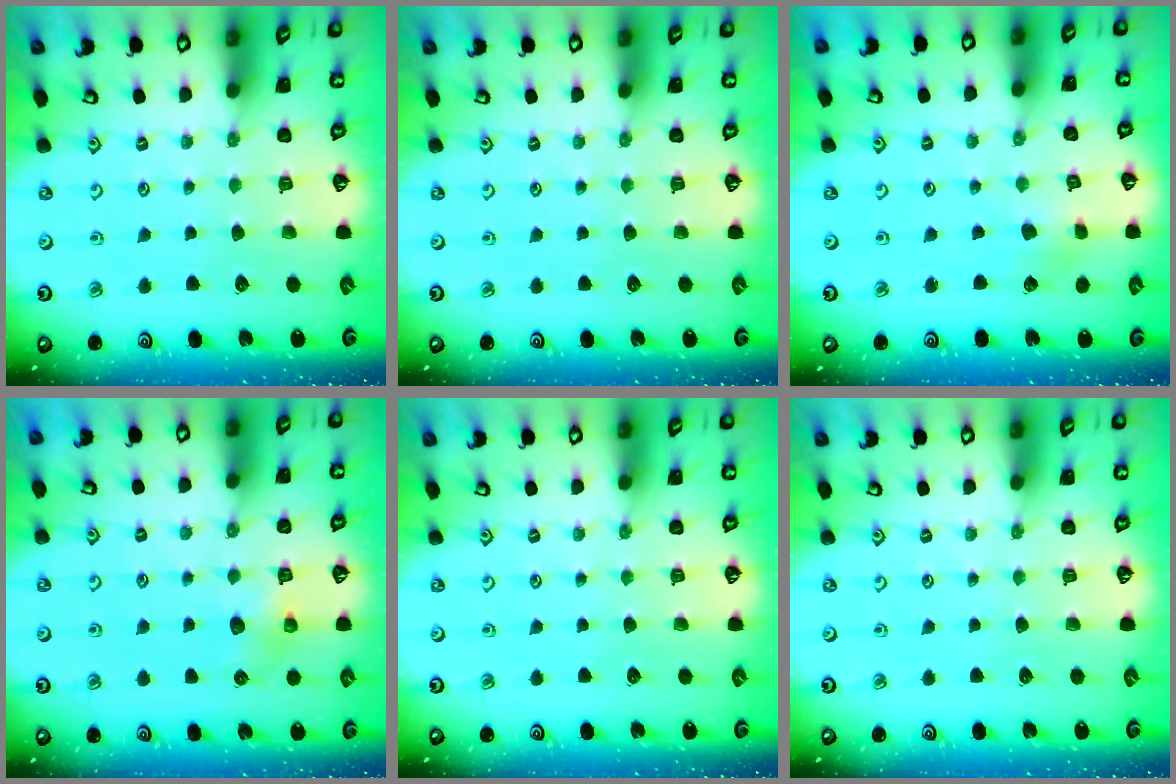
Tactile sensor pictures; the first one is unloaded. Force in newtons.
{"total": 0.0}
{"total": 2.7, "press": 2.7, "slide": 0.4}
{"total": 6.3, "press": 6.3, "slide": 0.6}
{"total": 0.0}
{"total": 0.0}